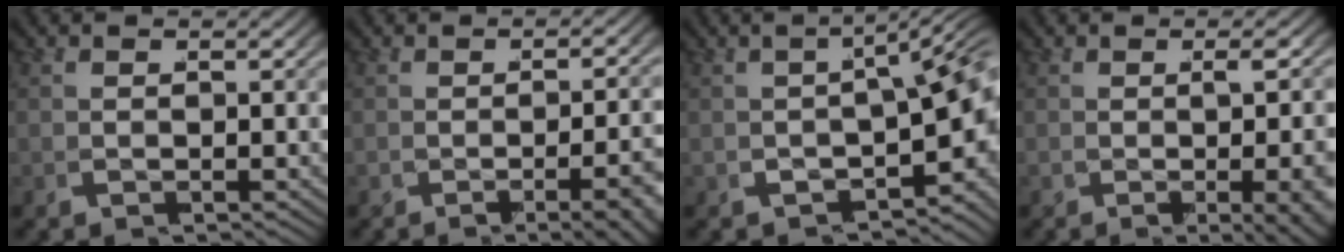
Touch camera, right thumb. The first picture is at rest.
{"total": 5.4, "force": [-1.8, 1.3, 4.9], "torque": [-0.046, 0.016, -0.035]}
{"total": 6.6, "force": [-1.1, 2.7, 5.9], "torque": [-0.060, 0.000, -0.011]}
{"total": 5.5, "force": [-1.0, 1.1, 5.2], "torque": [-0.062, -0.002, -0.012]}